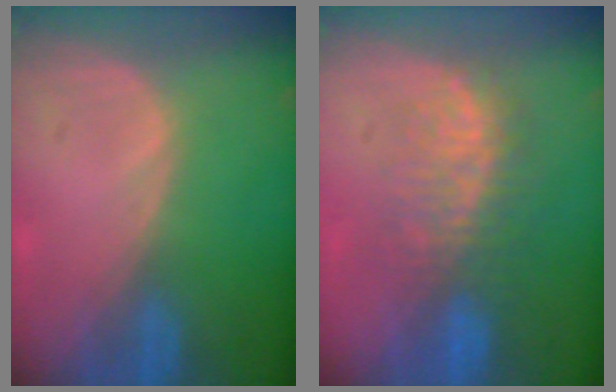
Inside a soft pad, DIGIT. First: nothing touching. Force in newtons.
{"total": 7.8, "press": 7.6, "slide": 2.1}